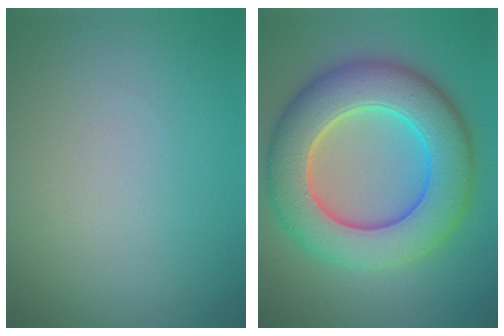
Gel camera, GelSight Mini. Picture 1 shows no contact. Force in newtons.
{"total": 10.5, "press": 10.5, "slide": 0.3}